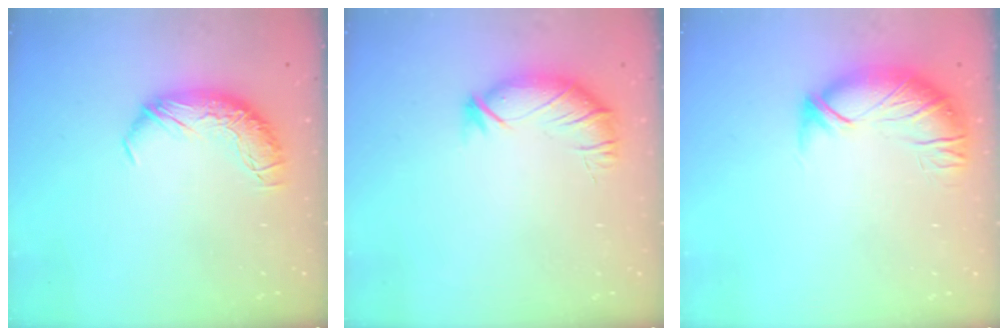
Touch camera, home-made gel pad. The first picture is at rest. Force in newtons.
{"total": 3.2, "press": 2.5, "slide": 2.0}
{"total": 3.0, "press": 1.6, "slide": 2.5}